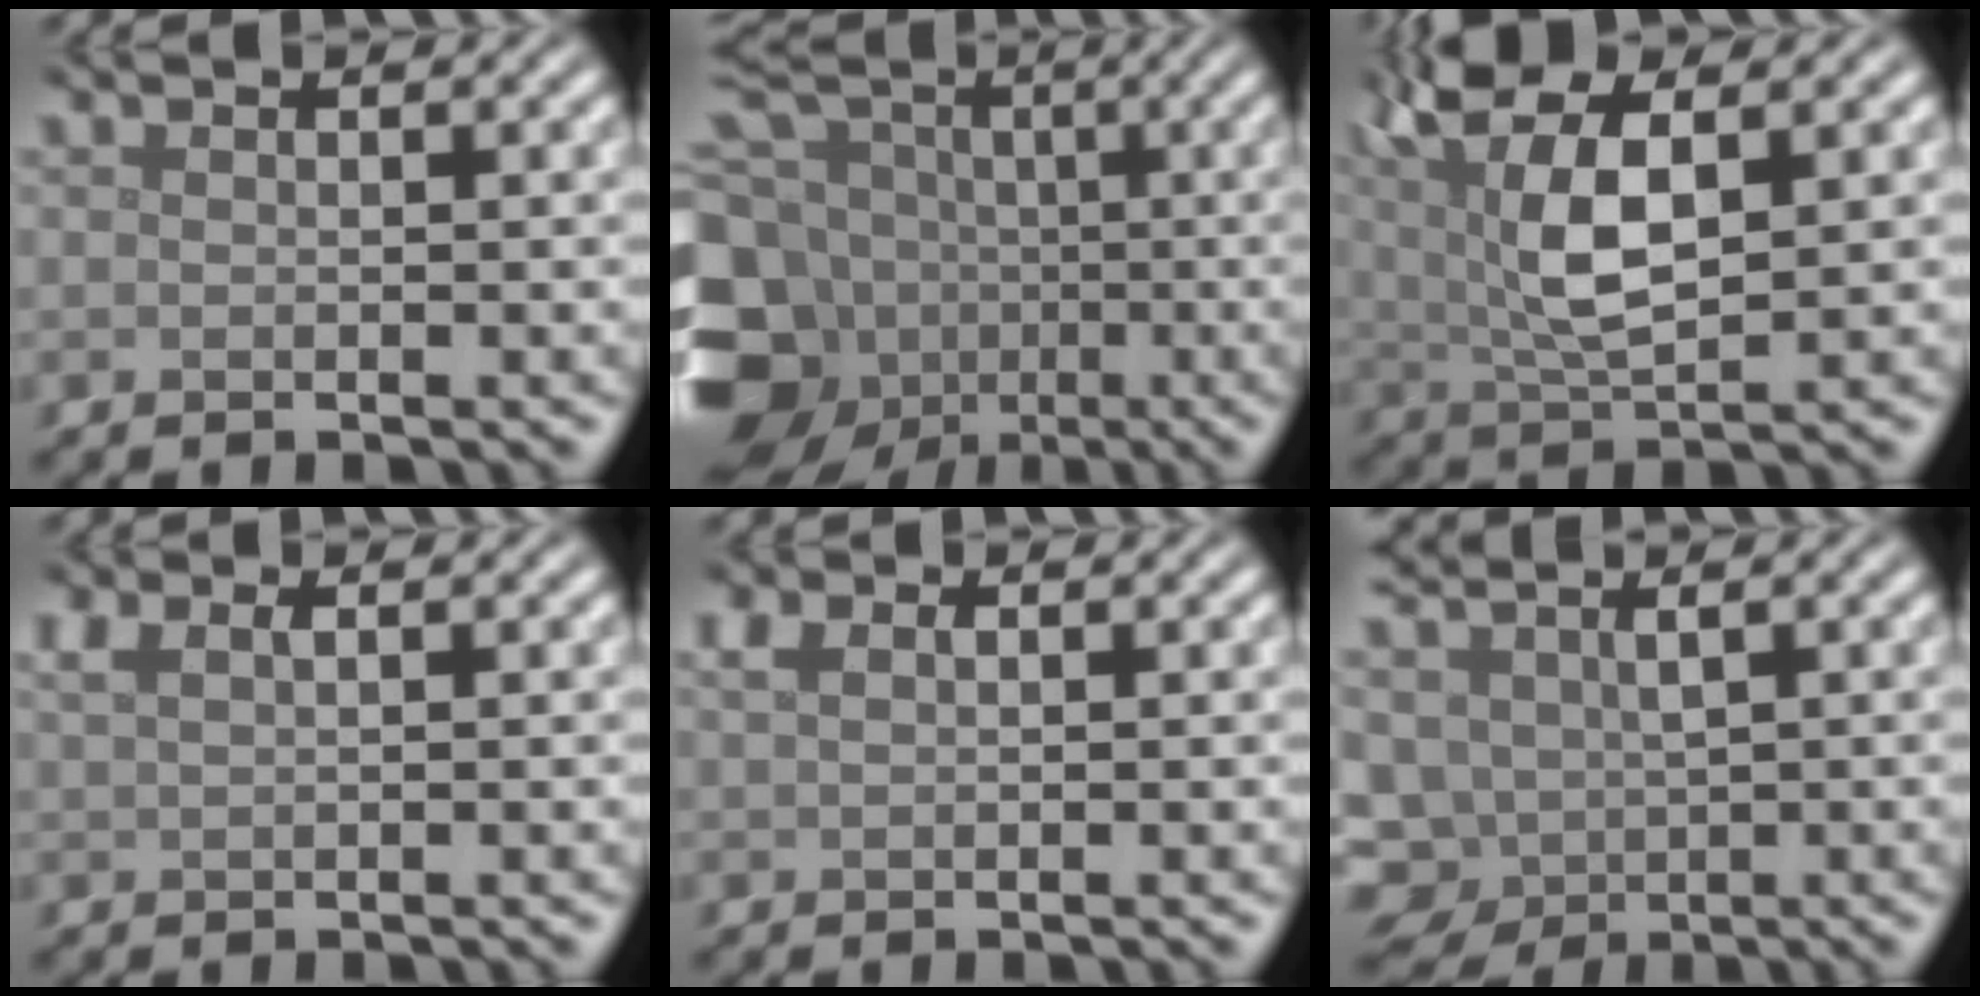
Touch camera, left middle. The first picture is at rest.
{"total": 15.4, "force": [-2.1, 13.1, 7.9], "torque": [-0.209, -0.011, -0.048]}
{"total": 7.7, "force": [2.3, 3.1, 6.7], "torque": [-0.138, 0.012, 0.041]}
{"total": 1.6, "force": [0.9, 0.6, 1.1], "torque": [-0.026, 0.002, 0.021]}
{"total": 1.5, "force": [0.7, 0.9, 1.0], "torque": [-0.024, 0.005, 0.014]}
{"total": 5.7, "force": [-0.6, 4.3, 3.7], "torque": [-0.081, -0.016, -0.001]}